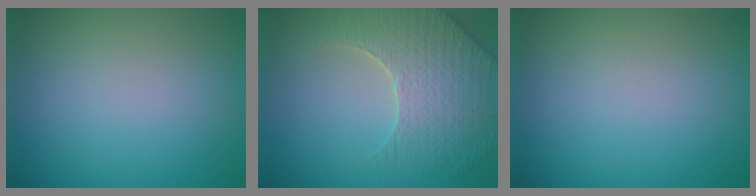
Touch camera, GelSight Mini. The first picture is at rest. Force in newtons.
{"total": 5.4, "press": 4.8, "slide": 2.5}
{"total": 0.0}